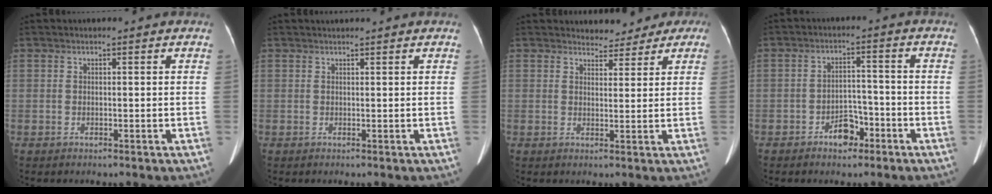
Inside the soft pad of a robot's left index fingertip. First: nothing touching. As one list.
[{"total": 2.0, "force": [1.9, -0.1, 0.7], "torque": [-0.008, 0.023, 0.030]}, {"total": 4.7, "force": [3.9, 2.6, 0.5], "torque": [0.003, 0.009, 0.040]}, {"total": 4.2, "force": [-2.7, 2.3, 2.1], "torque": [-0.035, 0.012, -0.043]}]